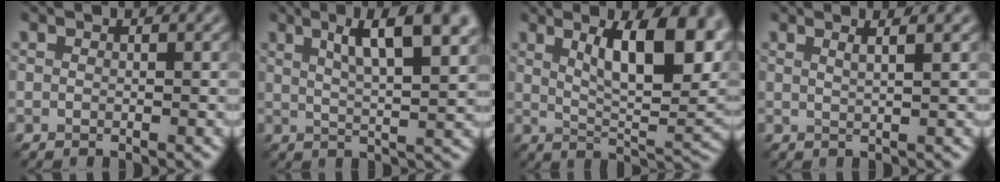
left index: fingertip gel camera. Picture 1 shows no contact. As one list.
[{"total": 8.5, "force": [4.0, 2.3, 7.1], "torque": [-0.093, 0.013, 0.063]}, {"total": 10.3, "force": [3.9, 3.2, 8.9], "torque": [-0.129, 0.000, 0.066]}, {"total": 2.0, "force": [1.2, 0.6, 1.6], "torque": [-0.015, 0.007, 0.004]}]